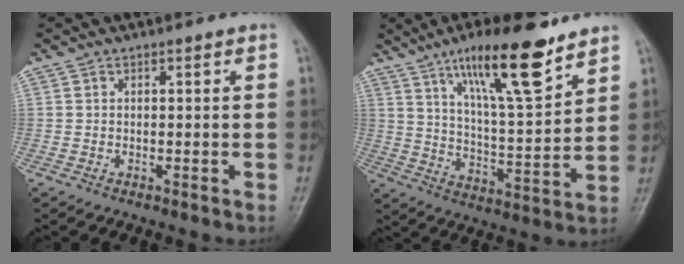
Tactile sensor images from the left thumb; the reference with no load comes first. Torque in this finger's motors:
{"motor_torque": [1.62, 1.59, 1.59, -1.18, 0.12]}